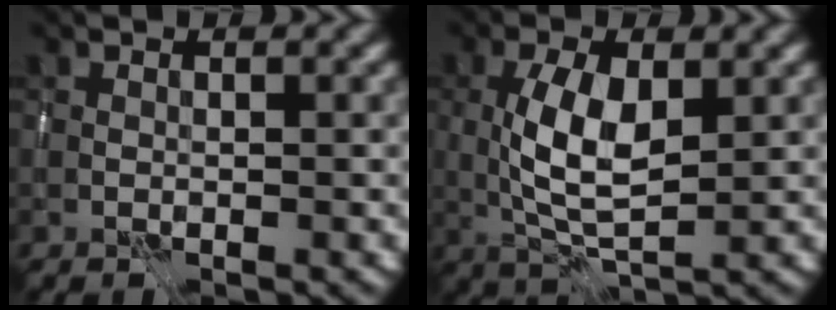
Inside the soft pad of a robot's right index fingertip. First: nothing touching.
{"total": 5.6, "force": [0.5, 2.4, 5.0], "torque": [-0.105, -0.004, 0.011]}